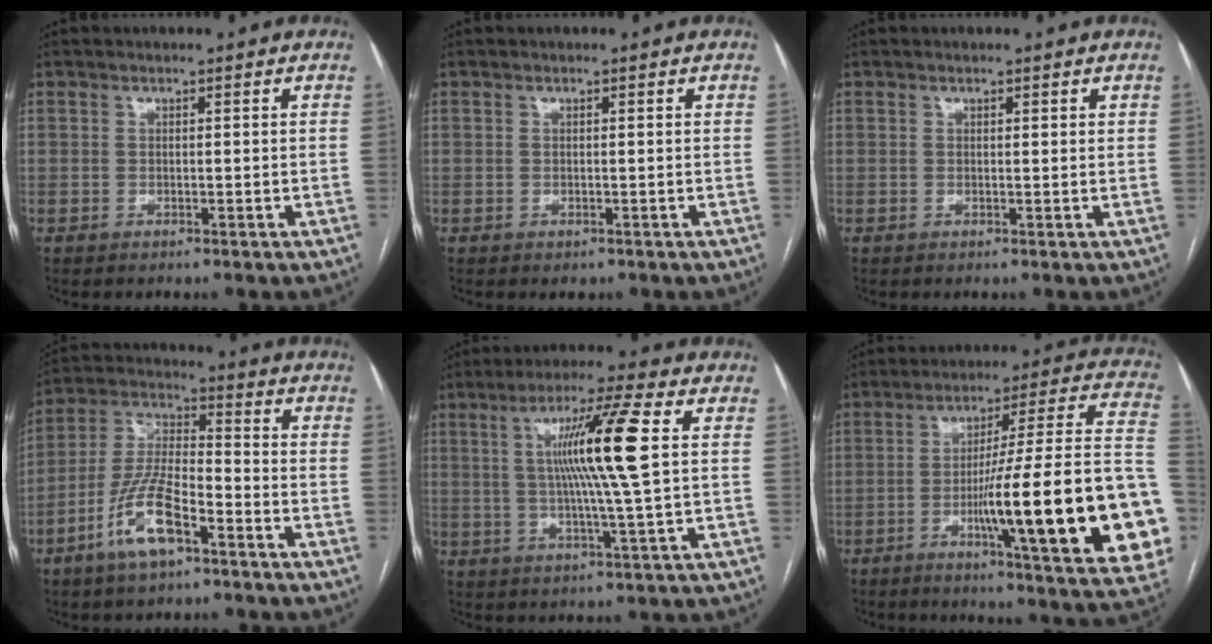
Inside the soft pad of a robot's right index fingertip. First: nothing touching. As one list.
[{"total": 0.7, "force": [-0.2, 0.5, 0.3], "torque": [-0.005, 0.002, 0.002]}, {"total": 0.6, "force": [0.4, 0.2, 0.4], "torque": [-0.009, 0.000, 0.005]}, {"total": 11.5, "force": [-6.1, 3.4, 9.2], "torque": [-0.199, 0.003, -0.114]}, {"total": 12.2, "force": [2.4, -1.3, 11.9], "torque": [-0.210, 0.003, 0.042]}, {"total": 28.1, "force": [-6.6, 1.9, 27.3], "torque": [-0.292, 0.003, -0.097]}]